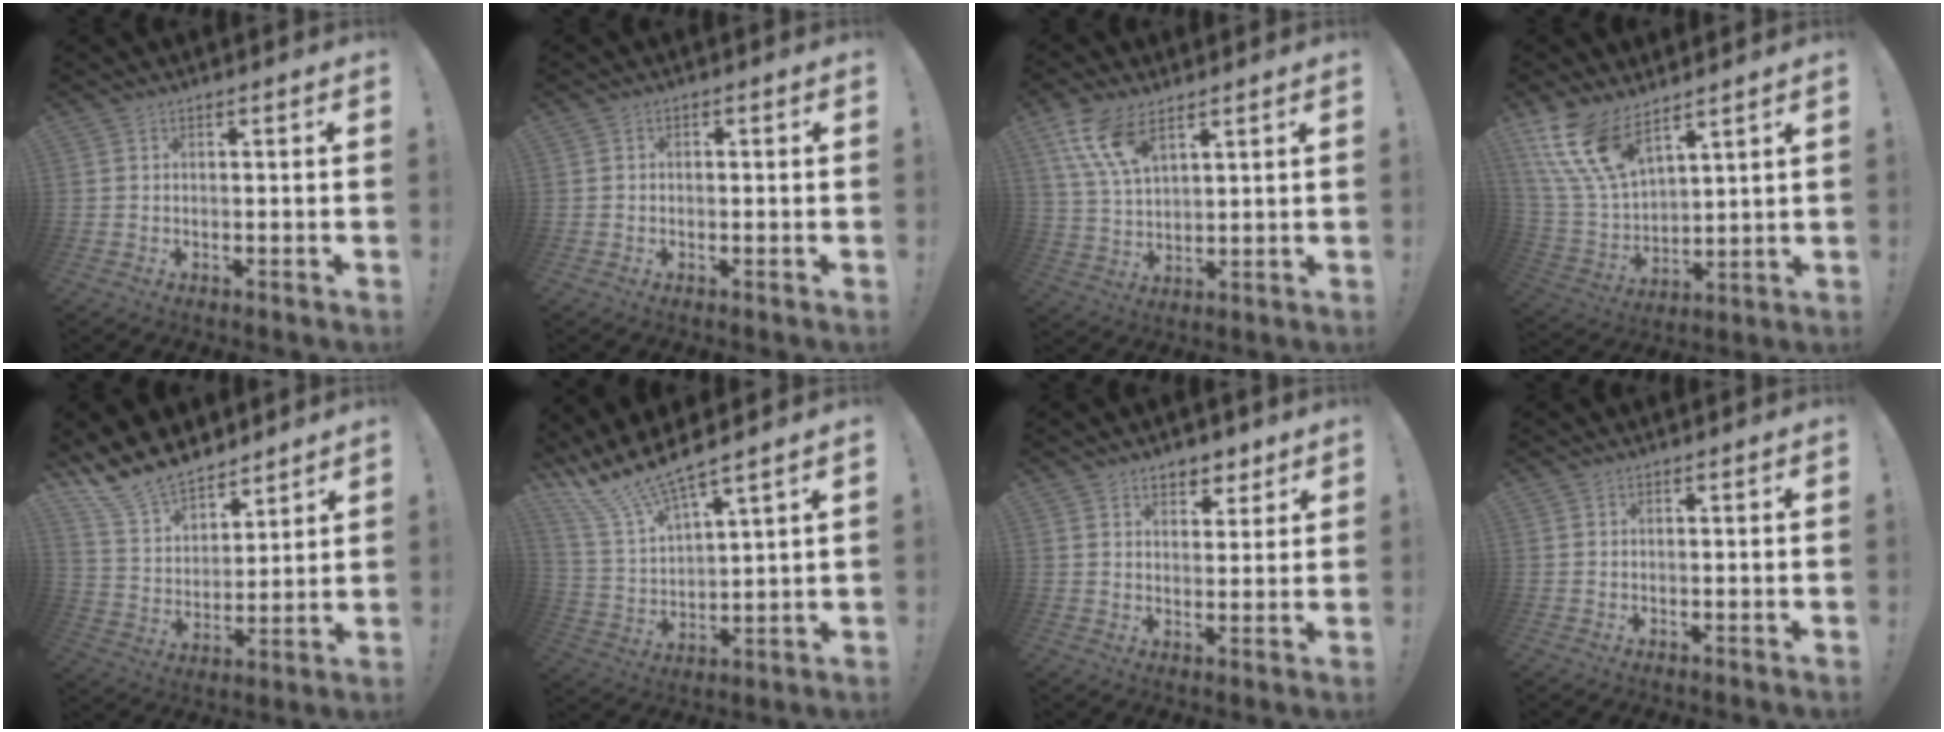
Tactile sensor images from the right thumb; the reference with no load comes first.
{"total": 1.0, "force": [-0.6, 0.7, 0.4], "torque": [-0.006, 0.003, -0.011]}
{"total": 11.0, "force": [6.7, 5.0, 7.0], "torque": [-0.136, -0.019, 0.130]}
{"total": 15.1, "force": [10.6, 6.6, 8.6], "torque": [-0.197, -0.068, 0.201]}
{"total": 14.6, "force": [12.7, 6.3, 3.3], "torque": [-0.085, -0.099, 0.241]}
{"total": 12.4, "force": [11.0, 1.4, 5.5], "torque": [-0.129, -0.084, 0.197]}
{"total": 5.9, "force": [4.3, 3.7, 1.6], "torque": [-0.004, -0.029, 0.077]}
{"total": 0.0}